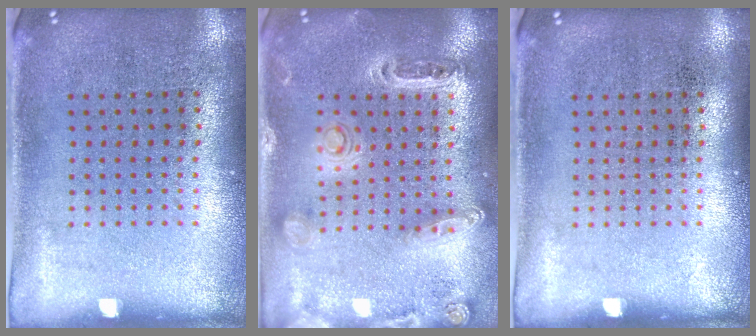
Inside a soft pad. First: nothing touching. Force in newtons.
{"total": 1.4, "press": 1.3, "slide": 0.3}
{"total": 0.0}